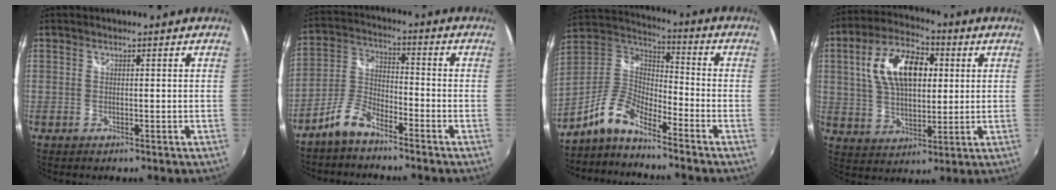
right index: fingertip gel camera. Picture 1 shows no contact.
{"total": 7.0, "force": [-5.4, 2.5, 3.8], "torque": [-0.090, 0.017, -0.110]}
{"total": 9.8, "force": [-7.0, 2.9, 6.1], "torque": [-0.136, 0.016, -0.148]}
{"total": 15.5, "force": [3.7, 8.5, 12.4], "torque": [-0.231, 0.029, 0.065]}